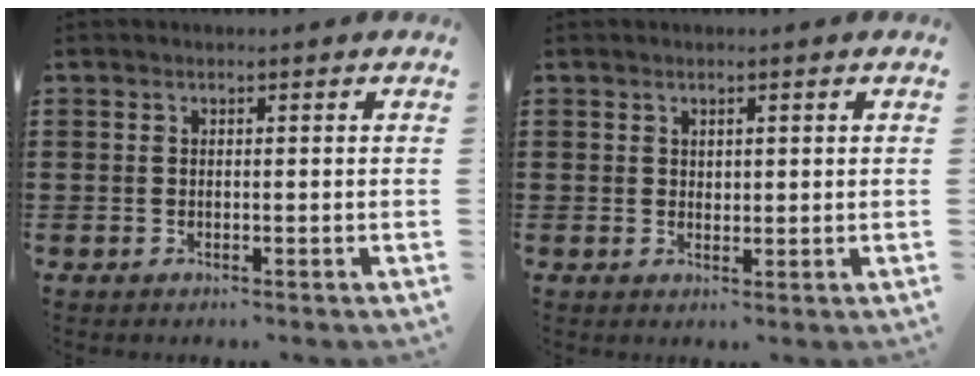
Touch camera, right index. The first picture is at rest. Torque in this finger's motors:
{"motor_torque": [-0.20, 0.20, 0.09, 0.00]}